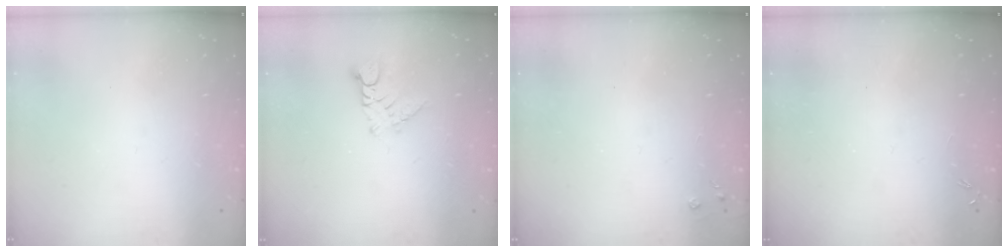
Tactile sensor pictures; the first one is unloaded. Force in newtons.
{"total": 5.4, "press": 5.4, "slide": 0.5}
{"total": 2.7, "press": 2.7, "slide": 0.4}
{"total": 0.0}